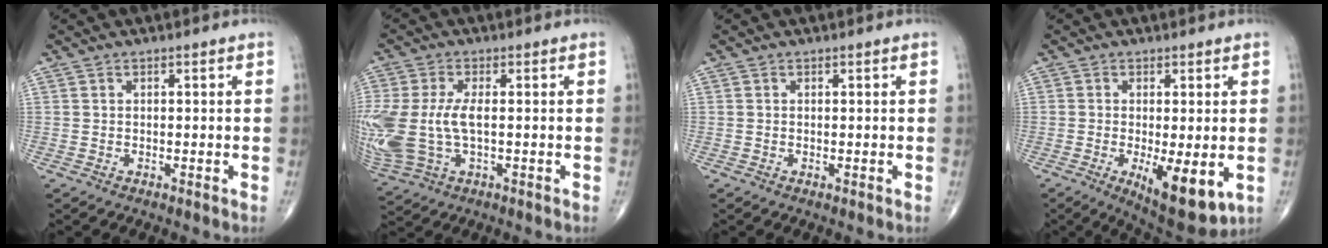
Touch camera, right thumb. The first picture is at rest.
{"total": 15.1, "force": [-0.7, 8.2, 12.6], "torque": [-0.332, -0.003, 0.001]}
{"total": 0.0}
{"total": 10.8, "force": [-2.8, 3.9, 9.7], "torque": [-0.140, -0.024, -0.031]}